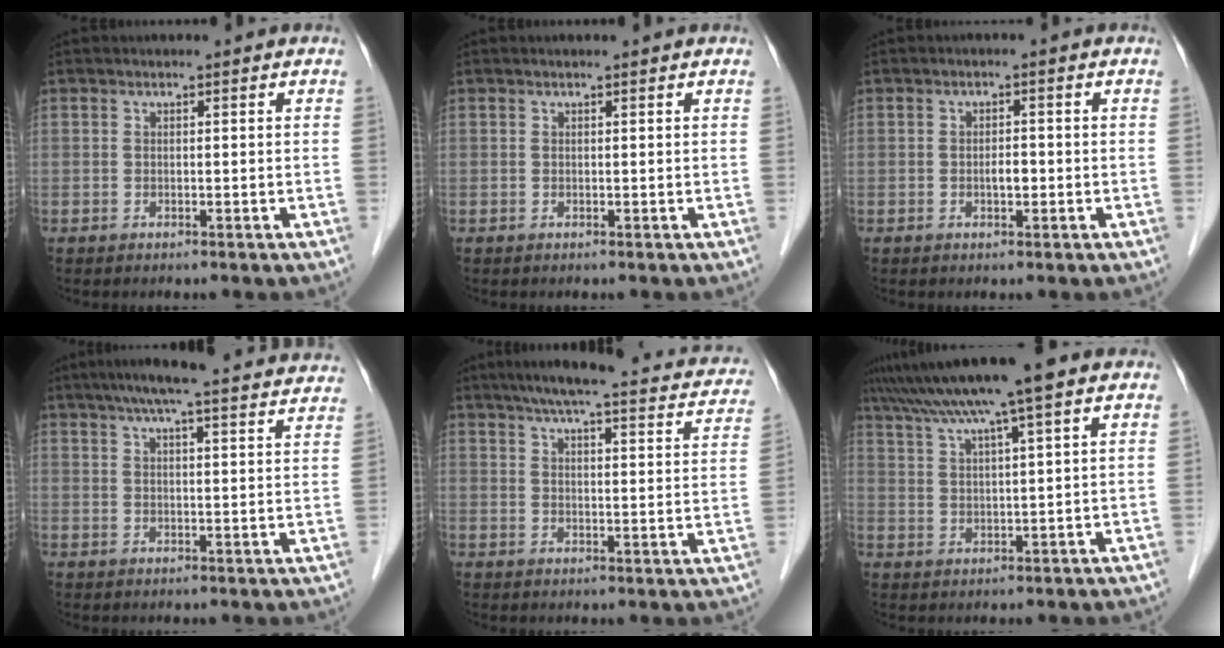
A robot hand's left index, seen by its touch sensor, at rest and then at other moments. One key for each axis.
{"total": 0.8, "fx": 0.7, "fy": 0.0, "fz": 0.3, "tx": -0.007, "ty": 0.007, "tz": 0.011}
{"total": 1.7, "fx": -0.6, "fy": 0.7, "fz": 1.5, "tx": -0.028, "ty": 0.001, "tz": -0.009}
{"total": 23.6, "fx": 21.5, "fy": 1.3, "fz": 9.6, "tx": -0.141, "ty": 0.000, "tz": 0.264}
{"total": 23.5, "fx": 20.1, "fy": 3.7, "fz": 11.6, "tx": -0.160, "ty": 0.006, "tz": 0.236}
{"total": 10.7, "fx": 8.1, "fy": -1.3, "fz": 6.8, "tx": -0.124, "ty": 0.024, "tz": 0.126}